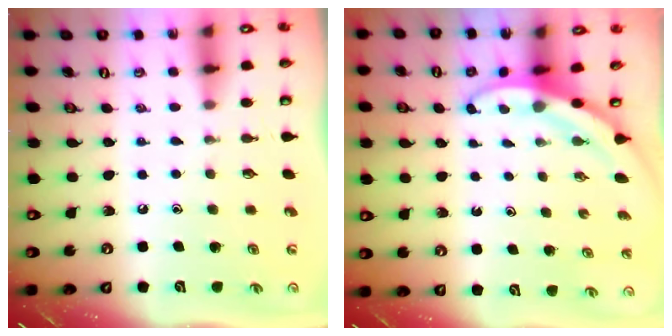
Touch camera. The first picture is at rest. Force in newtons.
{"total": 3.5, "press": 3.5, "slide": 0.1}